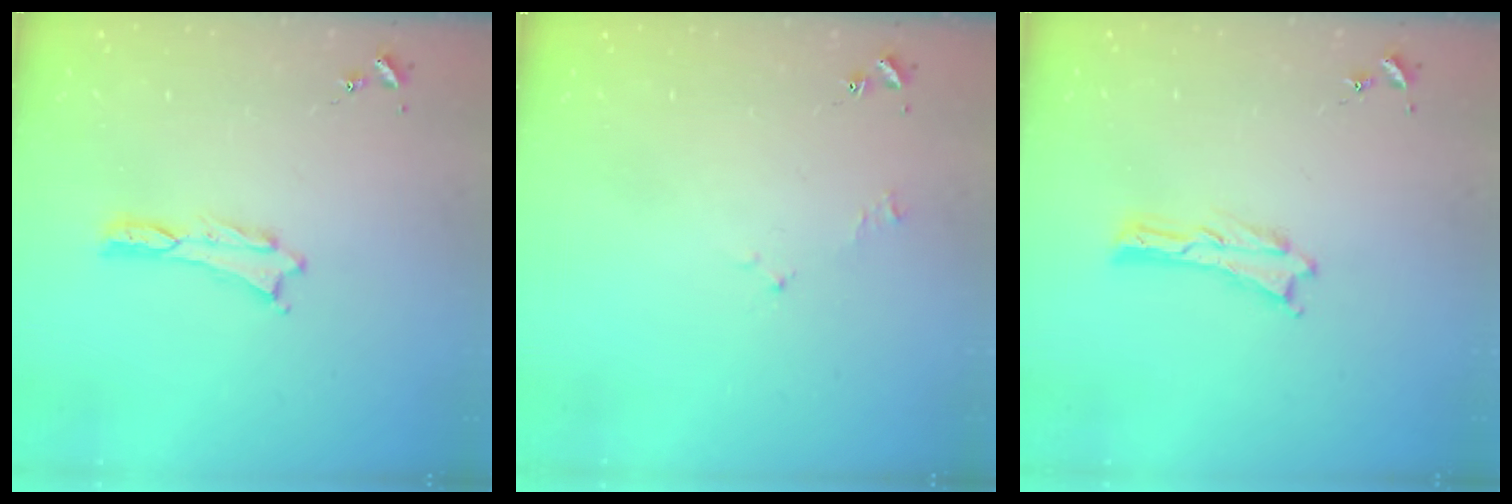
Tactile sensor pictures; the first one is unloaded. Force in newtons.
{"total": 1.6, "press": 1.5, "slide": 0.3}
{"total": 0.0}